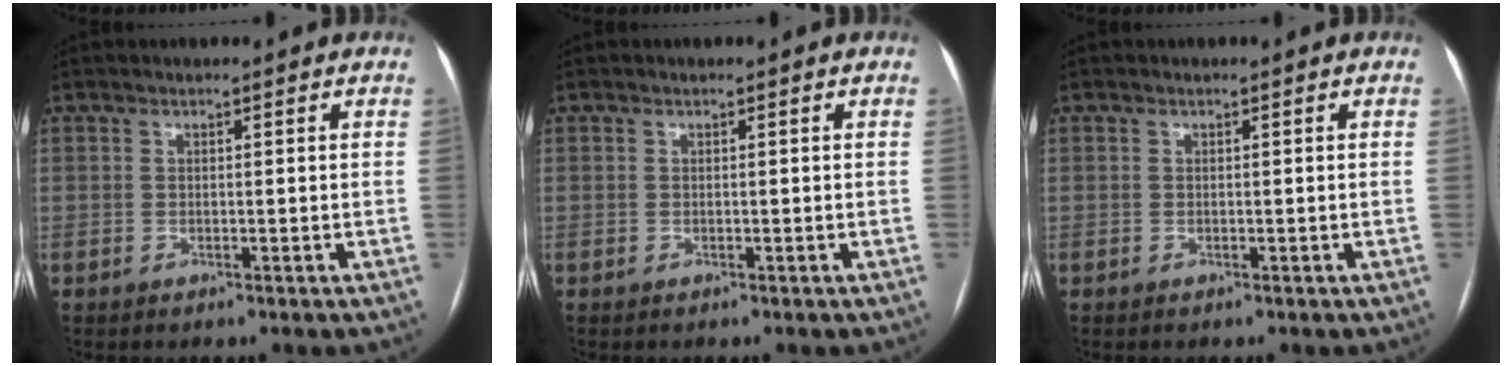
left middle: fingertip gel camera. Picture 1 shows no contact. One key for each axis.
{"total": 0.0}
{"total": 0.0}